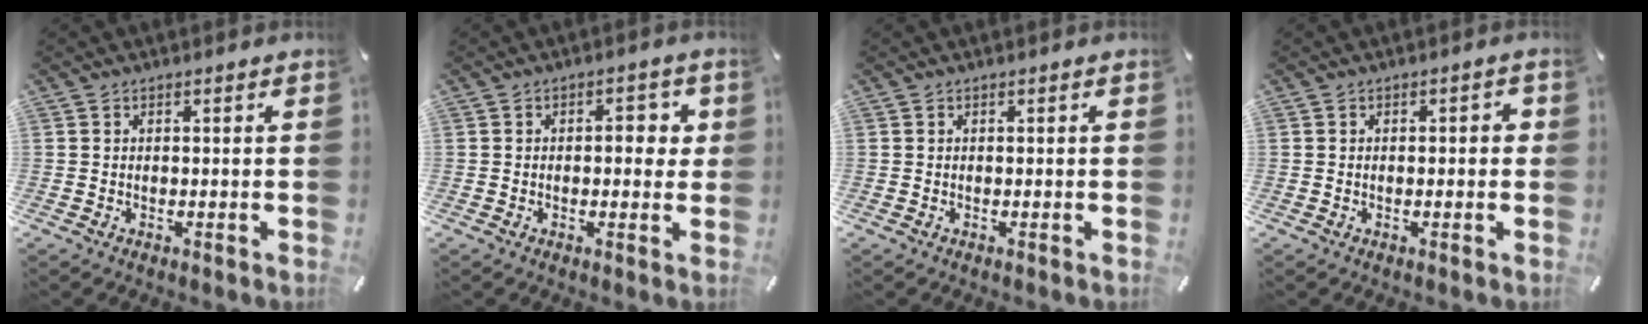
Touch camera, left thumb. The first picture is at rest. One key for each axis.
{"total": 4.9, "fx": 0.4, "fy": 2.8, "fz": 4.1, "tx": -0.048, "ty": 0.002, "tz": -0.004}
{"total": 0.0}
{"total": 2.1, "fx": -0.3, "fy": 1.0, "fz": 1.8, "tx": -0.024, "ty": 0.004, "tz": -0.008}